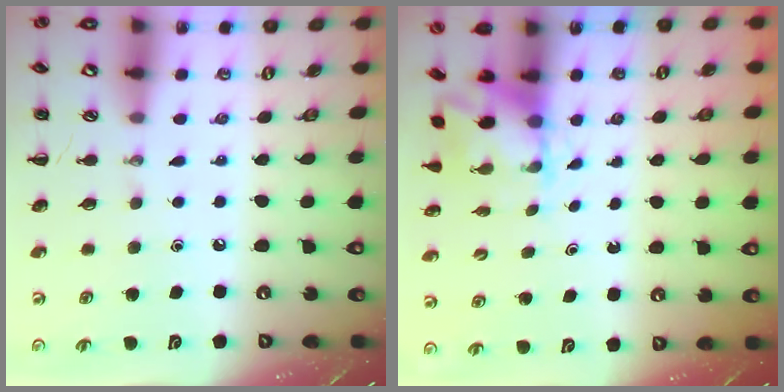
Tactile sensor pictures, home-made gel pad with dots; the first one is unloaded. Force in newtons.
{"total": 2.7, "press": 2.5, "slide": 0.9}